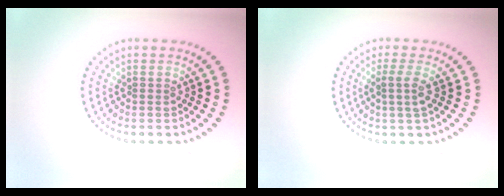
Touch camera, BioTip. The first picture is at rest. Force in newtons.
{"total": 1.9, "press": 1.4, "slide": 1.2}